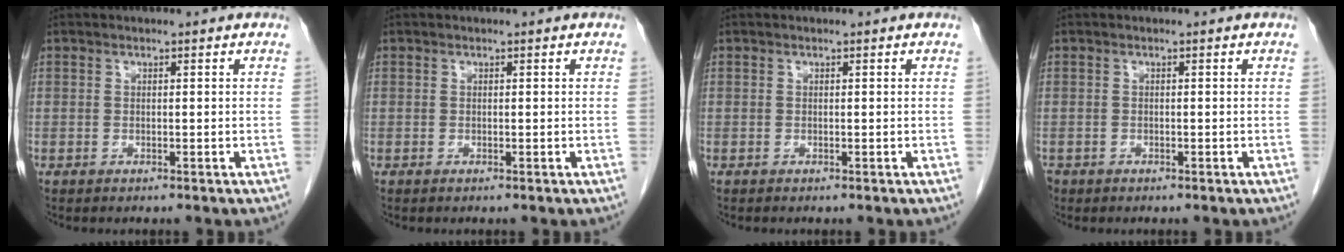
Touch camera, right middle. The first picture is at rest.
{"total": 0.0}
{"total": 0.0}
{"total": 1.4, "force": [-1.0, 1.0, 0.3], "torque": [-0.013, 0.000, -0.017]}